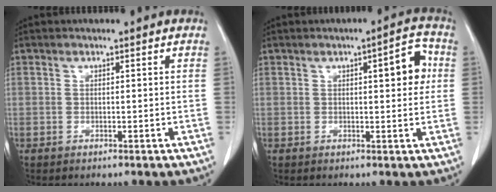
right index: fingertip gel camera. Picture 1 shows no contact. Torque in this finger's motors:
{"motor_torque": [0.13, 0.00, 0.11, 0.03]}